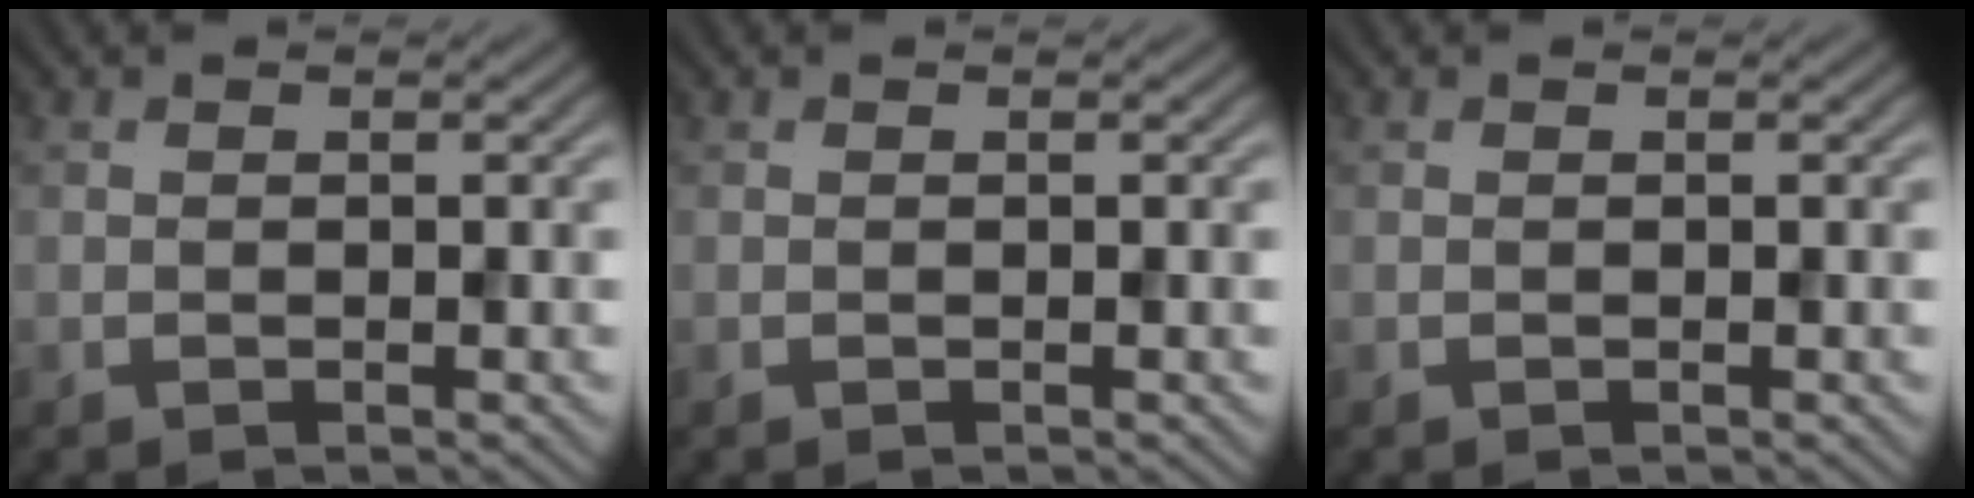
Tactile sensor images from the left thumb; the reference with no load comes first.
{"total": 0.0}
{"total": 0.0}